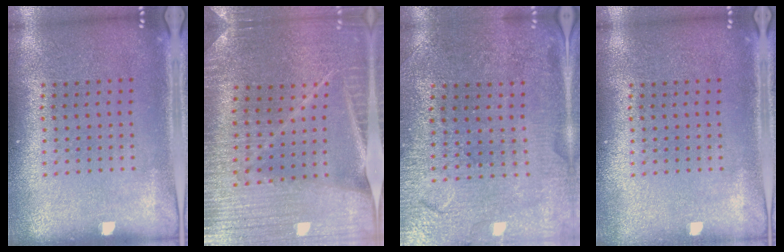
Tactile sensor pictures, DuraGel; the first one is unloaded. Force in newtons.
{"total": 3.1, "press": 3.1, "slide": 0.3}
{"total": 1.5, "press": 1.5, "slide": 0.2}
{"total": 0.6, "press": 0.5, "slide": 0.2}